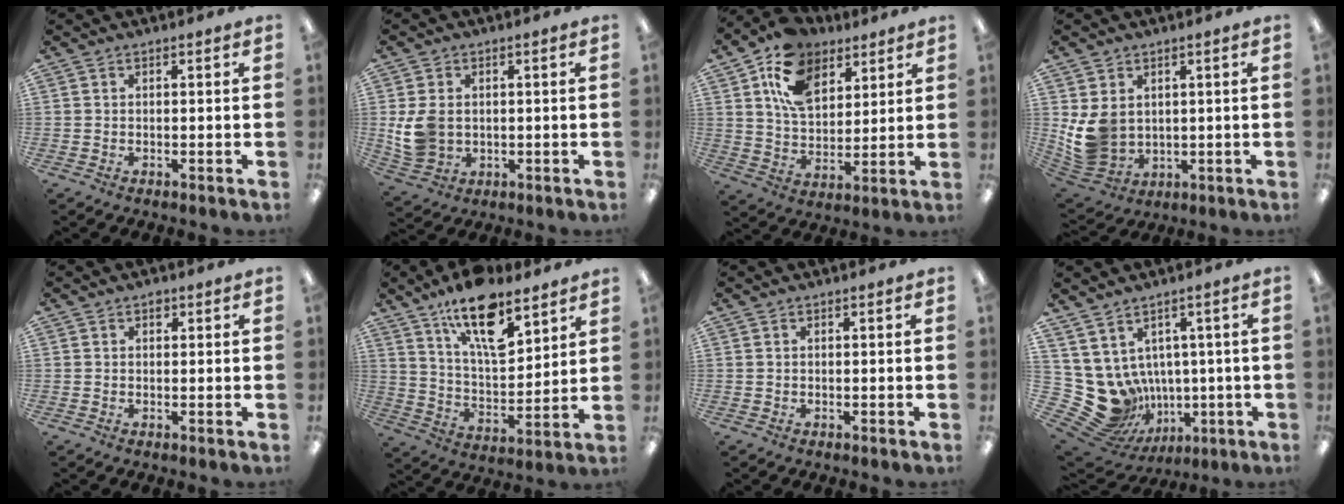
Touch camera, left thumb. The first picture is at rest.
{"total": 7.7, "force": [0.3, 6.2, 4.5], "torque": [-0.102, 0.007, 0.009]}
{"total": 14.3, "force": [8.2, 9.7, 6.6], "torque": [-0.120, -0.030, 0.156]}
{"total": 9.1, "force": [1.5, 7.6, 4.7], "torque": [-0.120, -0.007, 0.035]}
{"total": 1.1, "force": [0.6, 0.8, 0.5], "torque": [-0.003, 0.000, 0.008]}
{"total": 16.7, "force": [11.2, 6.7, 10.4], "torque": [-0.169, -0.056, 0.189]}
{"total": 0.0}
{"total": 11.7, "force": [-1.1, 10.9, 4.1], "torque": [-0.131, -0.027, 0.002]}